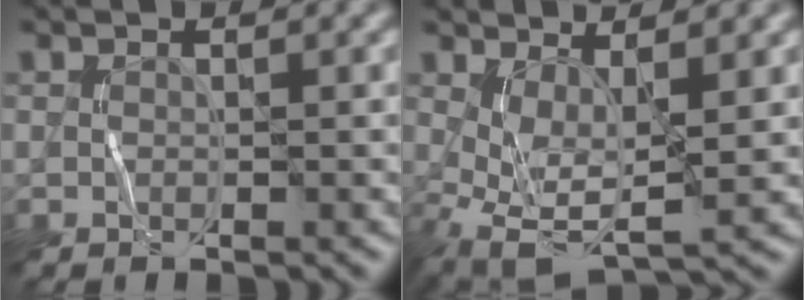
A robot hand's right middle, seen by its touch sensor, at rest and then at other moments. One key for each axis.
{"total": 4.8, "fx": 0.6, "fy": 2.1, "fz": 4.3, "tx": -0.095, "ty": -0.009, "tz": 0.015}